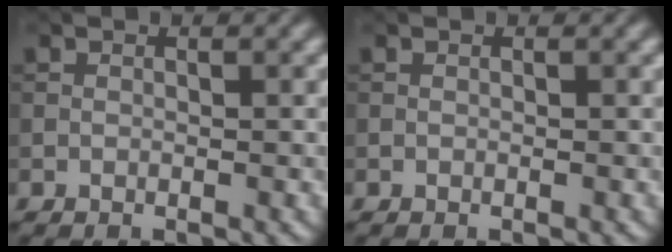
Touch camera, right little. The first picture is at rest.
{"total": 0.0}